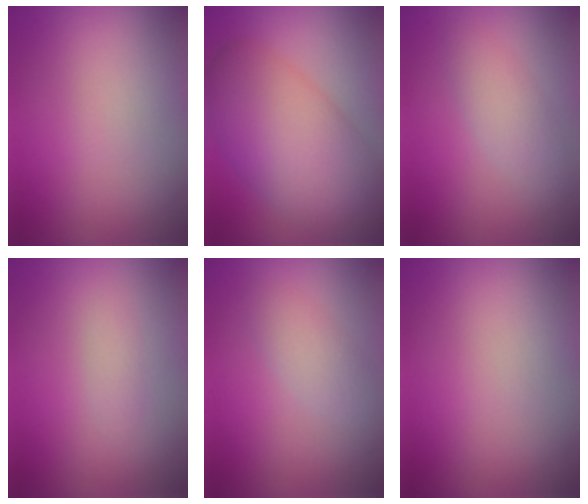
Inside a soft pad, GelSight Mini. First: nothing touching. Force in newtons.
{"total": 9.3, "press": 9.3, "slide": 0.1}
{"total": 2.2, "press": 2.2, "slide": 0.2}
{"total": 0.9, "press": 0.9, "slide": 0.0}
{"total": 2.0, "press": 2.0, "slide": 0.2}
{"total": 0.0}